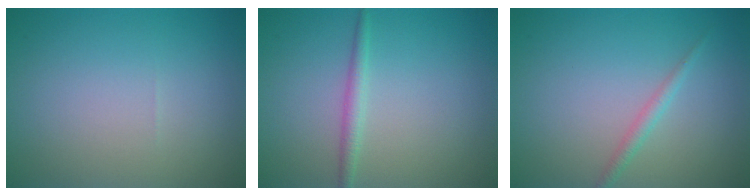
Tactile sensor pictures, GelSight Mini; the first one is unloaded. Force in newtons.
{"total": 1.4, "press": 1.4, "slide": 0.1}
{"total": 1.3, "press": 1.3, "slide": 0.1}